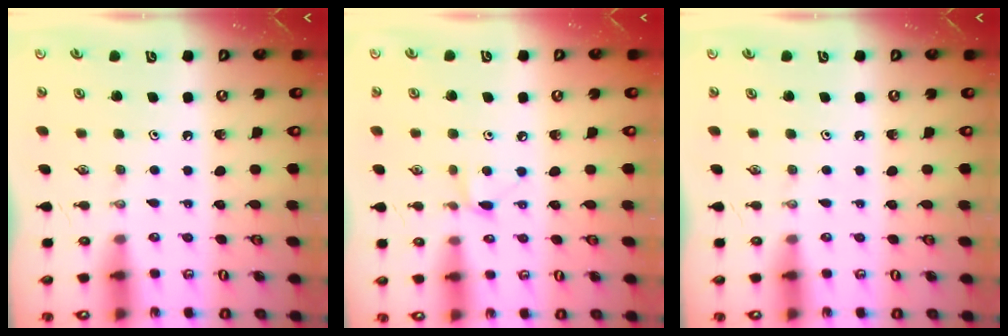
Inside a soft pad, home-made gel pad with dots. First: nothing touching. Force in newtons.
{"total": 5.2, "press": 5.1, "slide": 0.8}
{"total": 0.0}